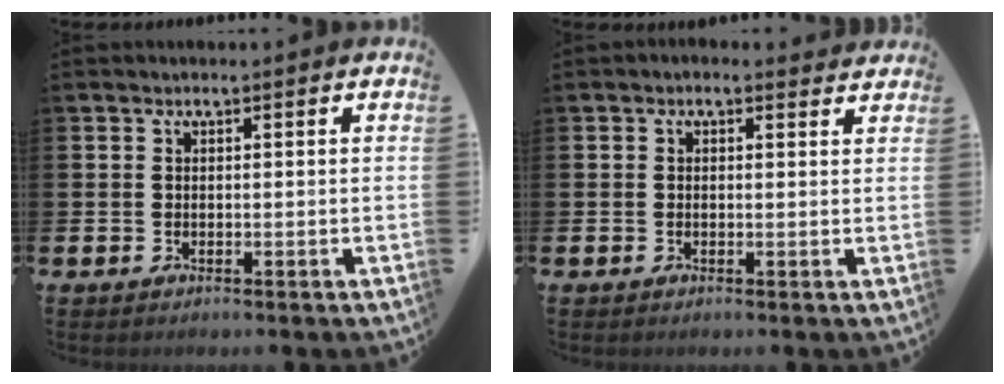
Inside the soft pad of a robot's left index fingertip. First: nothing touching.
{"total": 0.7, "force": [0.4, 0.4, 0.3], "torque": [-0.004, 0.005, 0.005]}